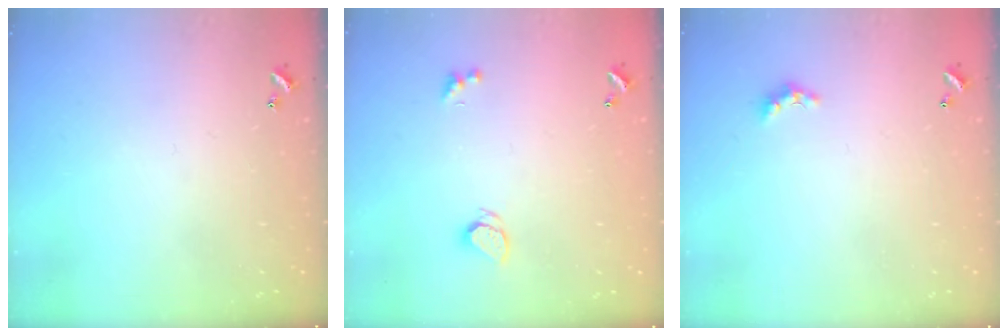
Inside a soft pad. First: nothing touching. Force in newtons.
{"total": 1.7, "press": 1.7, "slide": 0.2}
{"total": 2.0, "press": 1.9, "slide": 0.6}